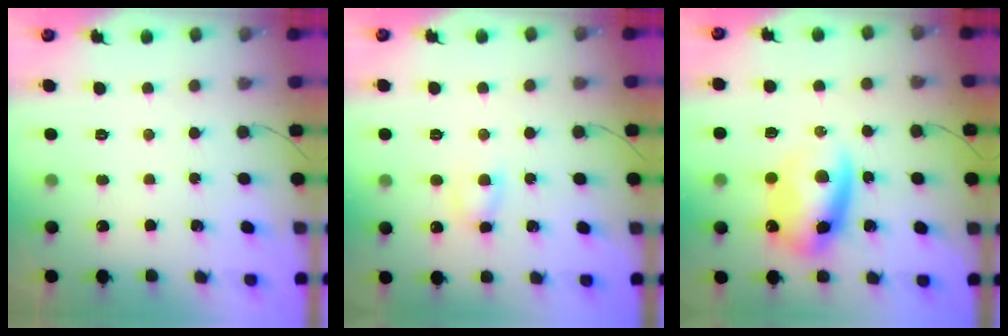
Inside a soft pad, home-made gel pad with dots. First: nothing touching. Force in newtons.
{"total": 4.4, "press": 4.3, "slide": 1.0}
{"total": 10.4, "press": 10.1, "slide": 2.6}